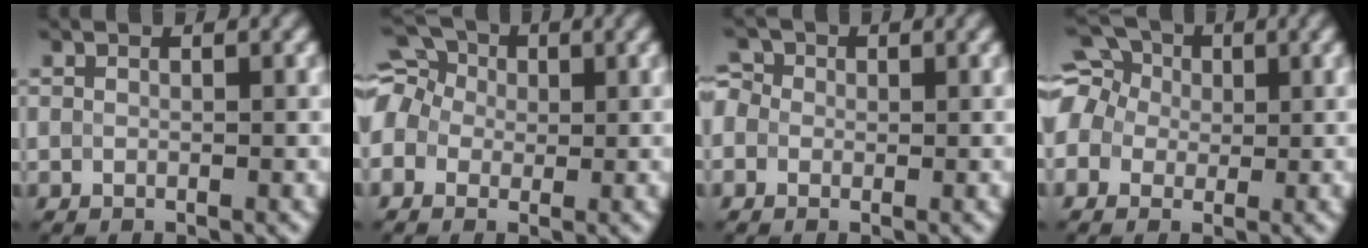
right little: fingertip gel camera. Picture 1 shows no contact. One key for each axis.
{"total": 7.8, "fx": 1.1, "fy": 6.5, "fz": 4.1, "tx": -0.083, "ty": 0.039, "tz": -0.028}
{"total": 3.4, "fx": 0.8, "fy": 3.0, "fz": 1.4, "tx": -0.017, "ty": 0.026, "tz": -0.015}
{"total": 9.0, "fx": 2.0, "fy": 7.5, "fz": 4.5, "tx": -0.093, "ty": 0.043, "tz": -0.006}